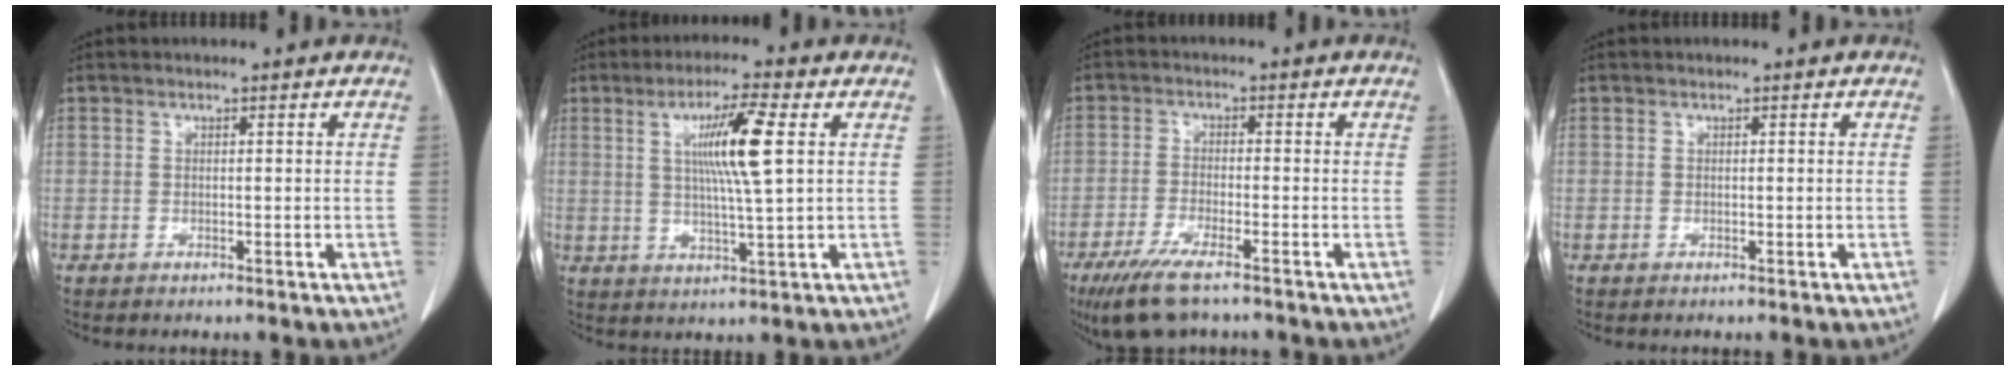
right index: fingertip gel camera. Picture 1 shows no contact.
{"total": 8.8, "force": [2.3, -0.4, 8.5], "torque": [-0.153, -0.001, 0.042]}
{"total": 8.2, "force": [-5.8, 1.5, 5.5], "torque": [-0.108, -0.020, -0.099]}
{"total": 0.0}